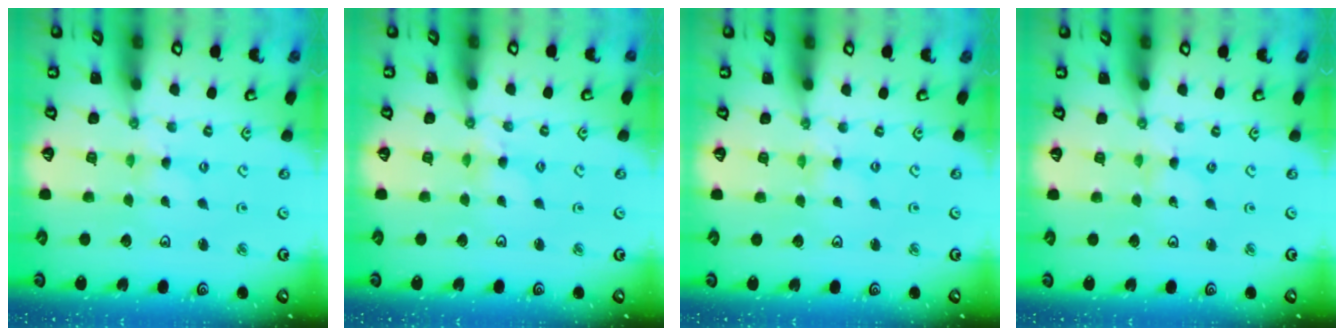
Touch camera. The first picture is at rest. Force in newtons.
{"total": 3.0, "press": 3.0, "slide": 0.4}
{"total": 0.0}
{"total": 0.0}